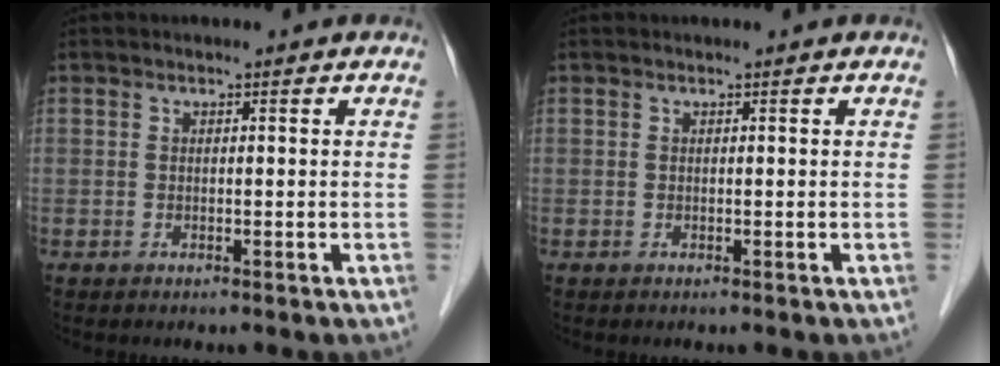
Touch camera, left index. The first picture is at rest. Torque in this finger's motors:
{"motor_torque": [-0.01, 0.00, 0.00, 0.00]}